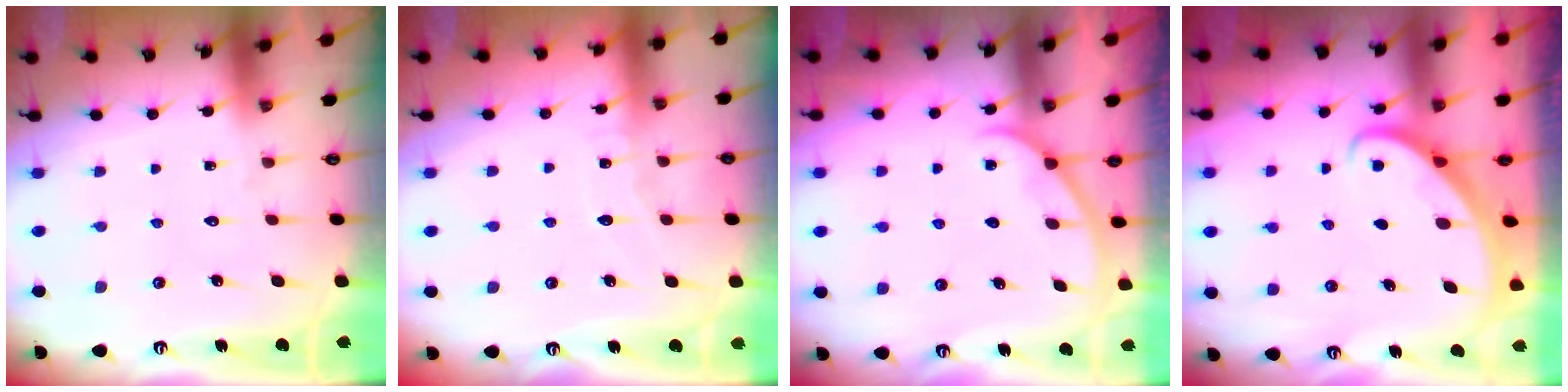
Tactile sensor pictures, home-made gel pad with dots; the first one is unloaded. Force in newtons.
{"total": 5.4, "press": 5.4, "slide": 0.4}
{"total": 1.9, "press": 1.9, "slide": 0.2}
{"total": 2.7, "press": 2.7, "slide": 0.2}